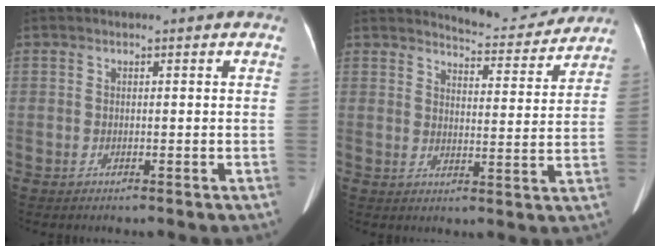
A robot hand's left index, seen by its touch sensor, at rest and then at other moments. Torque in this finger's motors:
{"motor_torque": [-0.02, -0.39, 0.00, 0.02]}